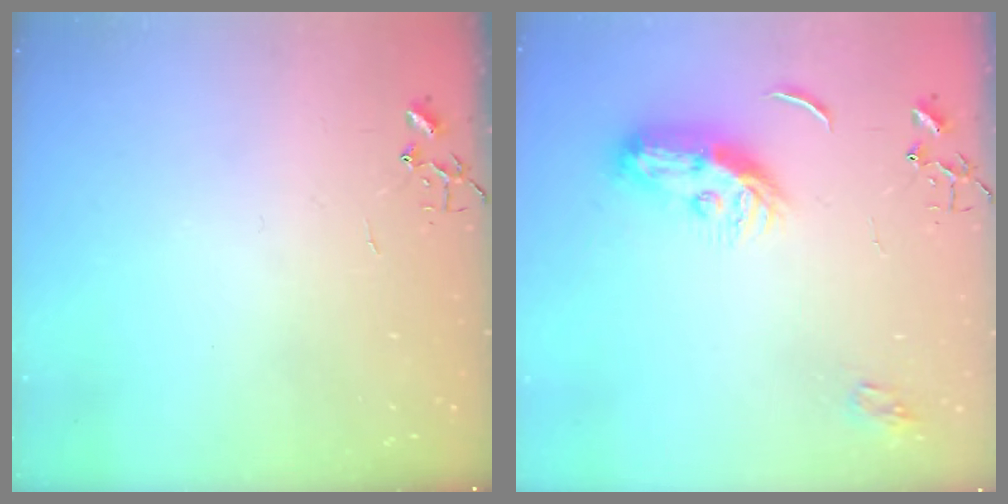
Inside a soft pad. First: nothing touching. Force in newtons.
{"total": 10.6, "press": 10.6, "slide": 0.0}